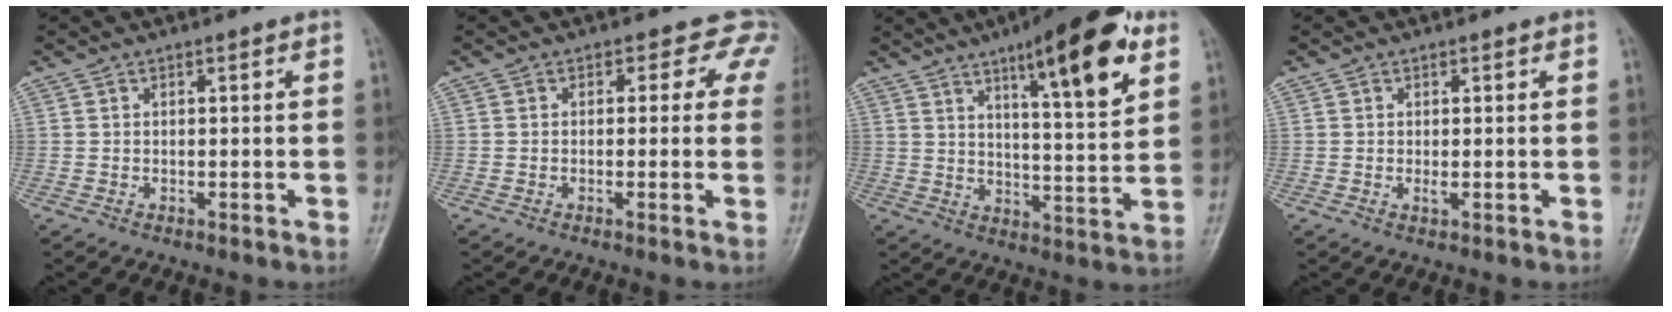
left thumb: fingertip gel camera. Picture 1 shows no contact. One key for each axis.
{"total": 4.9, "fx": 3.0, "fy": 3.7, "fz": 1.3, "tx": 0.027, "ty": -0.005, "tz": 0.003}
{"total": 16.8, "fx": 8.9, "fy": 4.1, "fz": 13.6, "tx": -0.178, "ty": -0.039, "tz": 0.131}
{"total": 1.2, "fx": 0.2, "fy": 0.6, "fz": 1.1, "tx": -0.015, "ty": -0.003, "tz": 0.002}